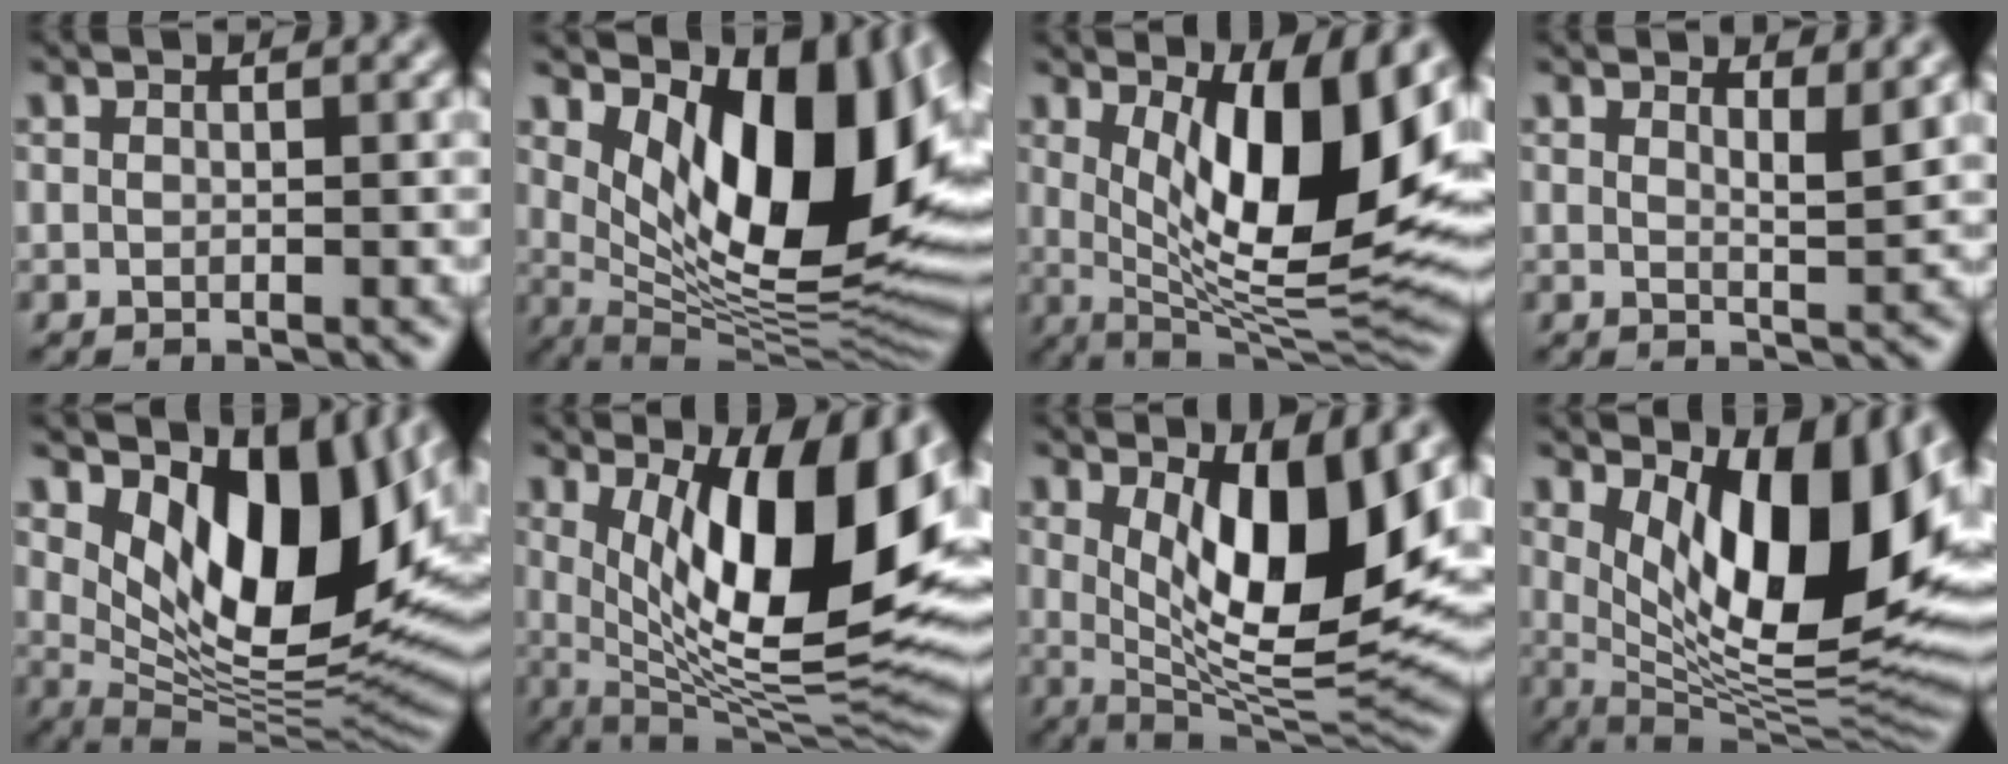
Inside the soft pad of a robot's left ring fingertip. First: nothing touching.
{"total": 14.3, "force": [4.1, 6.6, 12.0], "torque": [-0.167, -0.017, 0.079]}
{"total": 12.5, "force": [3.3, 4.1, 11.4], "torque": [-0.159, -0.015, 0.057]}
{"total": 2.6, "force": [1.7, 0.6, 1.8], "torque": [-0.016, -0.003, 0.025]}
{"total": 13.7, "force": [4.6, 6.5, 11.2], "torque": [-0.167, -0.010, 0.088]}
{"total": 14.2, "force": [3.7, 4.9, 12.9], "torque": [-0.179, -0.016, 0.062]}
{"total": 11.0, "force": [2.7, 3.9, 9.9], "torque": [-0.153, -0.021, 0.051]}
{"total": 12.9, "force": [3.5, 5.0, 11.3], "torque": [-0.162, -0.016, 0.063]}